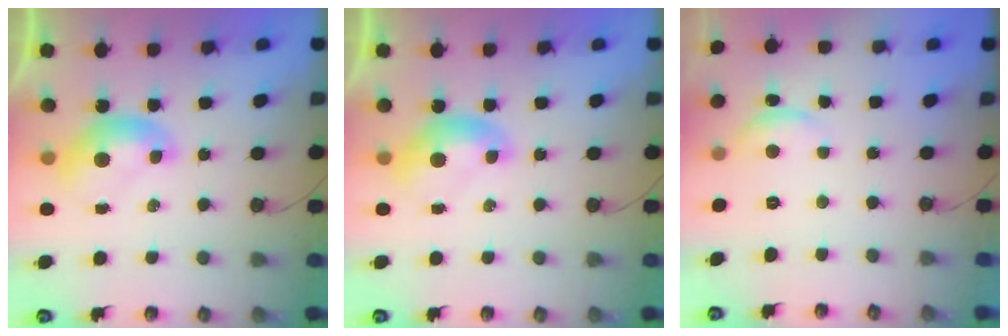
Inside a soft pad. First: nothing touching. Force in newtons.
{"total": 0.0}
{"total": 1.0, "press": 0.7, "slide": 0.7}